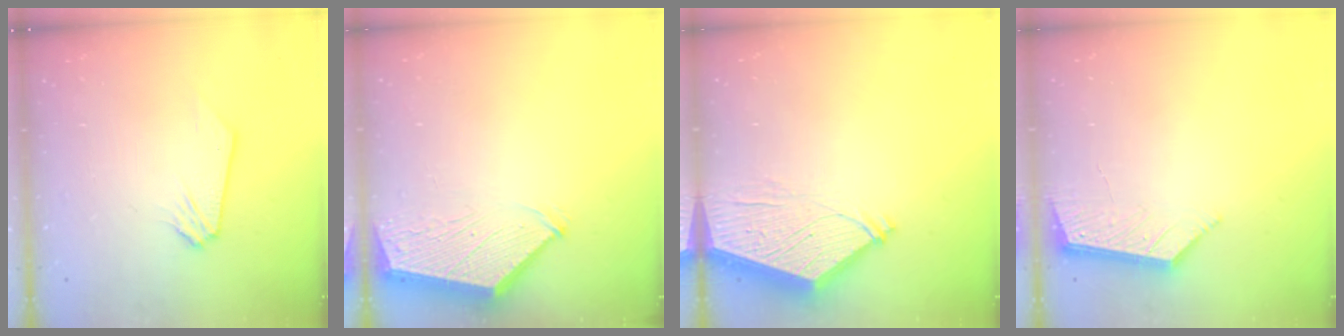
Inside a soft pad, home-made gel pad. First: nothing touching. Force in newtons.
{"total": 2.9, "press": 2.9, "slide": 0.4}
{"total": 6.6, "press": 6.5, "slide": 0.9}
{"total": 6.1, "press": 6.1, "slide": 0.4}